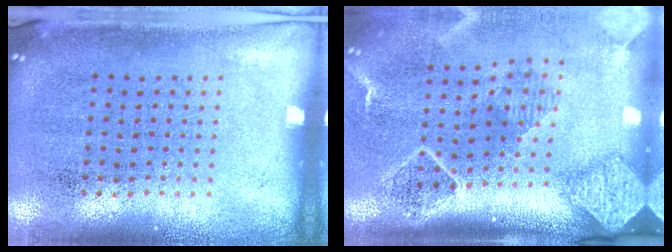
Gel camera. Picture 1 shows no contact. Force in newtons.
{"total": 2.7, "press": 2.0, "slide": 1.9}